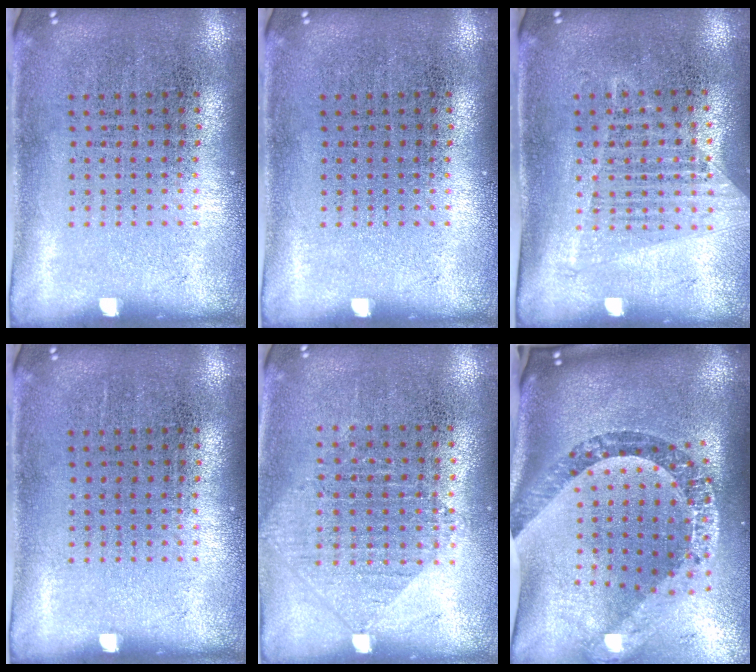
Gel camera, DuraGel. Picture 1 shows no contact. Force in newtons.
{"total": 0.0}
{"total": 1.3, "press": 1.2, "slide": 0.4}
{"total": 0.0}
{"total": 1.0, "press": 0.9, "slide": 0.4}
{"total": 3.2, "press": 2.3, "slide": 2.2}